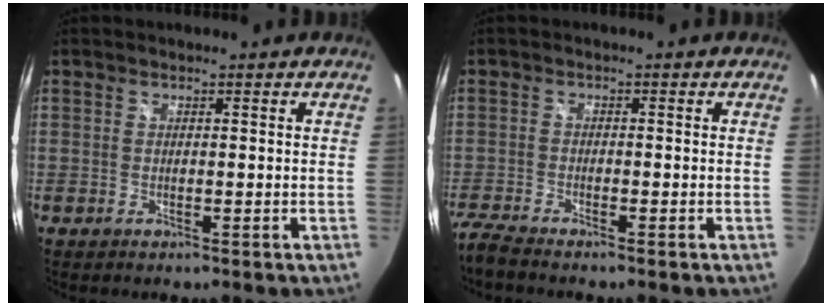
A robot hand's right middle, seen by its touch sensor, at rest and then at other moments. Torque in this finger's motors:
{"motor_torque": [0.20, -0.33, 0.02, 0.03]}